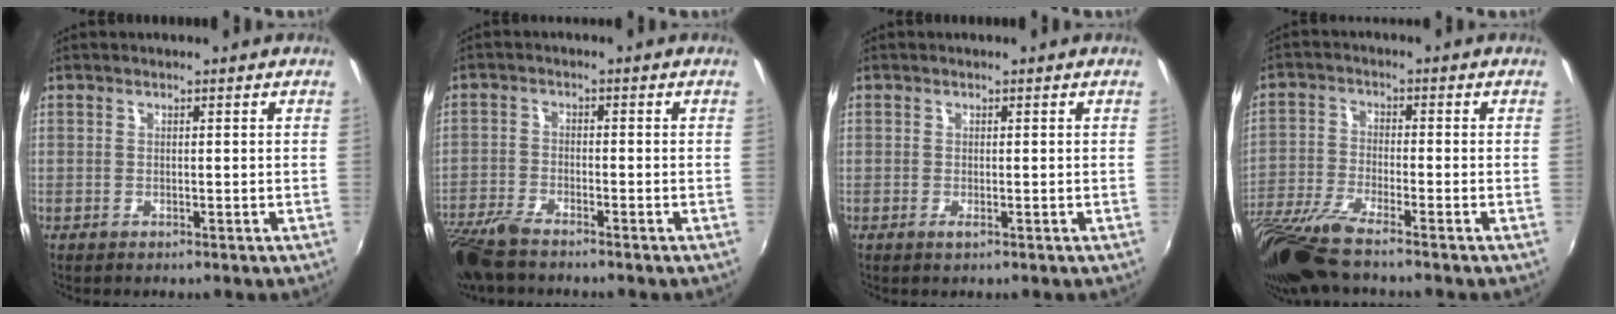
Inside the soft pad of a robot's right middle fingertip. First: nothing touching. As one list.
[{"total": 8.2, "force": [-6.7, 1.9, 4.3], "torque": [-0.114, -0.026, -0.133]}, {"total": 0.7, "force": [-0.1, -0.2, 0.7], "torque": [-0.011, 0.000, -0.002]}, {"total": 10.9, "force": [-8.8, 0.5, 6.4], "torque": [-0.145, -0.036, -0.171]}]